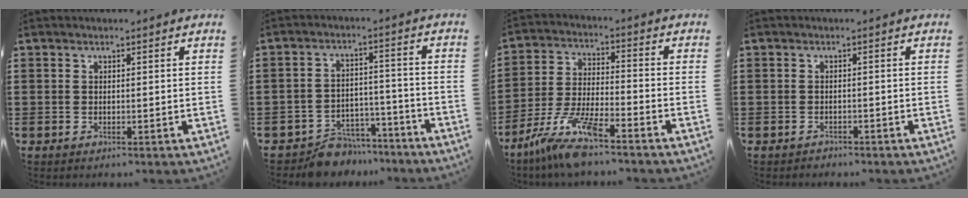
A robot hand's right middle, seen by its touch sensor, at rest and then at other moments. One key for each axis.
{"total": 6.3, "fx": -6.0, "fy": 1.8, "fz": 0.5, "tx": -0.011, "ty": 0.020, "tz": -0.119}
{"total": 9.6, "fx": -7.8, "fy": 0.8, "fz": 5.5, "tx": -0.127, "ty": -0.006, "tz": -0.157}
{"total": 1.0, "fx": -0.9, "fy": 0.4, "fz": -0.1, "tx": -0.001, "ty": 0.003, "tz": -0.022}